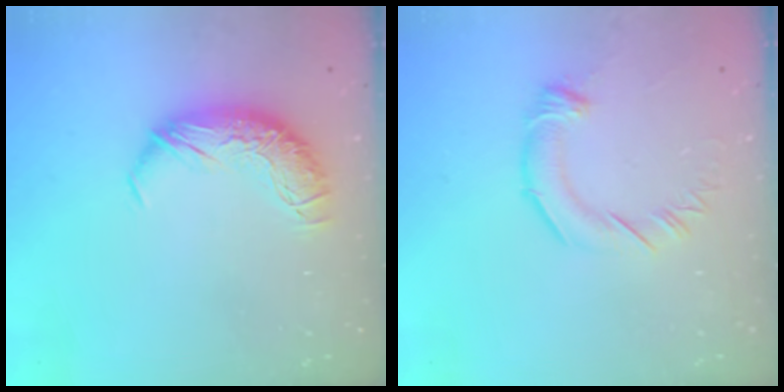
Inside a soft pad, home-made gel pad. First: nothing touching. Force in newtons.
{"total": 2.1, "press": 2.1, "slide": 0.3}